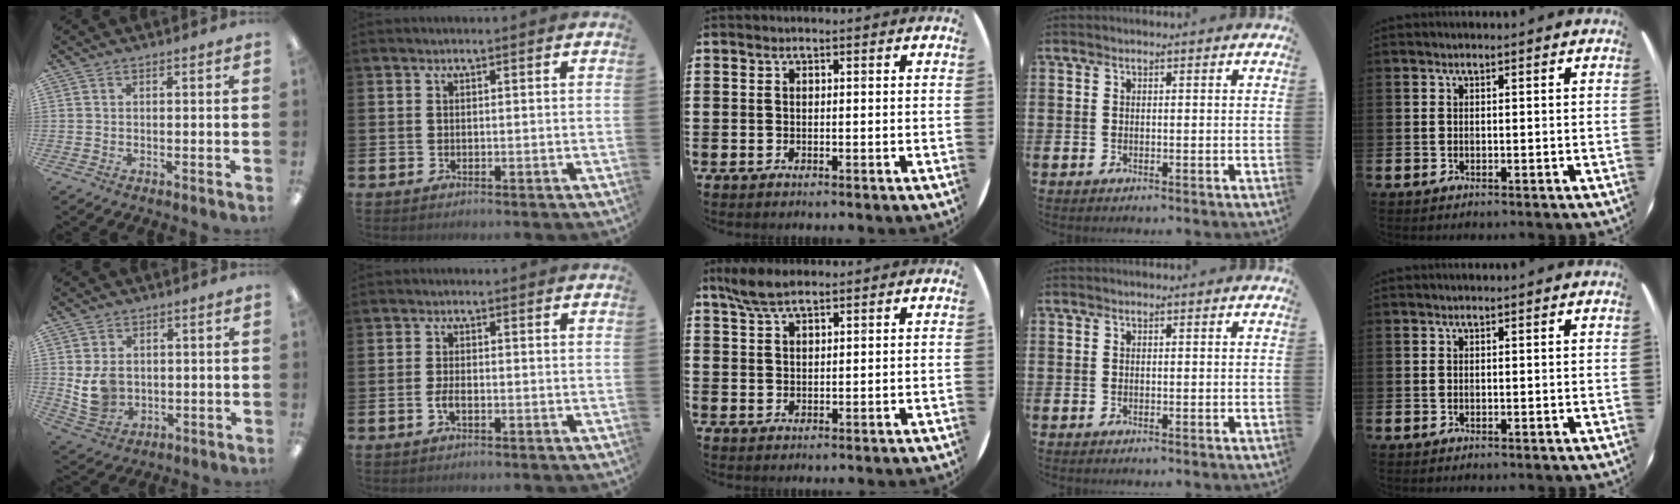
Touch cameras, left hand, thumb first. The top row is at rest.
{"thumb": {"total": 7.1, "force": [0.8, 6.0, 3.7], "torque": [-0.080, 0.005, 0.018]}, "index": {"total": 1.9, "force": [-0.6, 0.8, 1.6], "torque": [-0.038, 0.004, -0.011]}, "middle": {"total": 4.4, "force": [3.5, 1.2, 2.4], "torque": [-0.053, 0.004, 0.064]}}